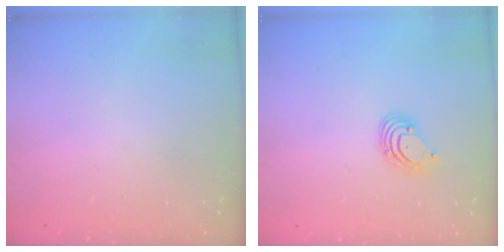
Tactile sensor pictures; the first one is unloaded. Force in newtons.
{"total": 2.6, "press": 2.6, "slide": 0.1}